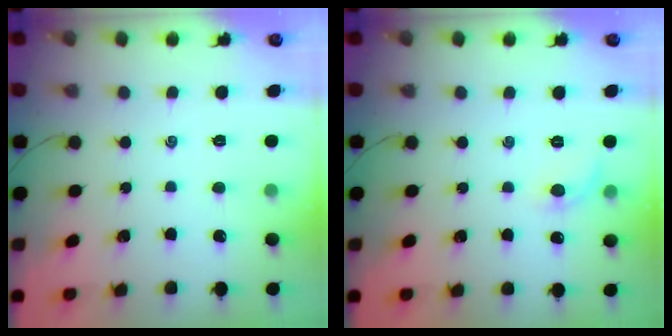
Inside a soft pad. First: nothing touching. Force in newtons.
{"total": 4.9, "press": 4.7, "slide": 1.5}